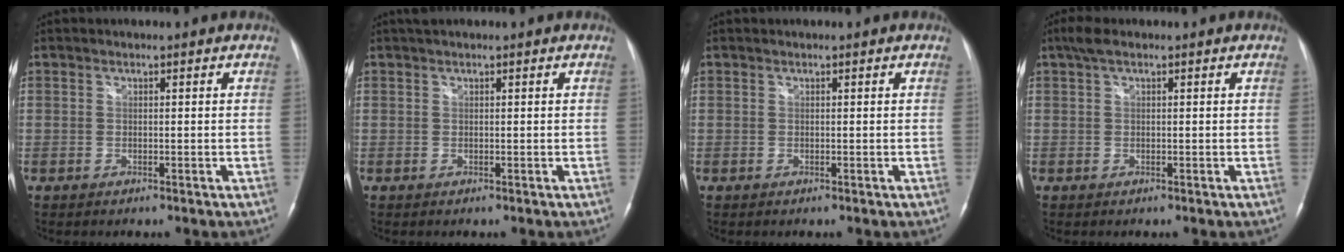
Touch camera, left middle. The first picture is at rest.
{"total": 1.2, "force": [1.0, 0.1, 0.6], "torque": [-0.014, 0.016, 0.021]}
{"total": 0.0}
{"total": 2.6, "force": [1.6, 0.8, 1.8], "torque": [-0.042, 0.022, 0.032]}